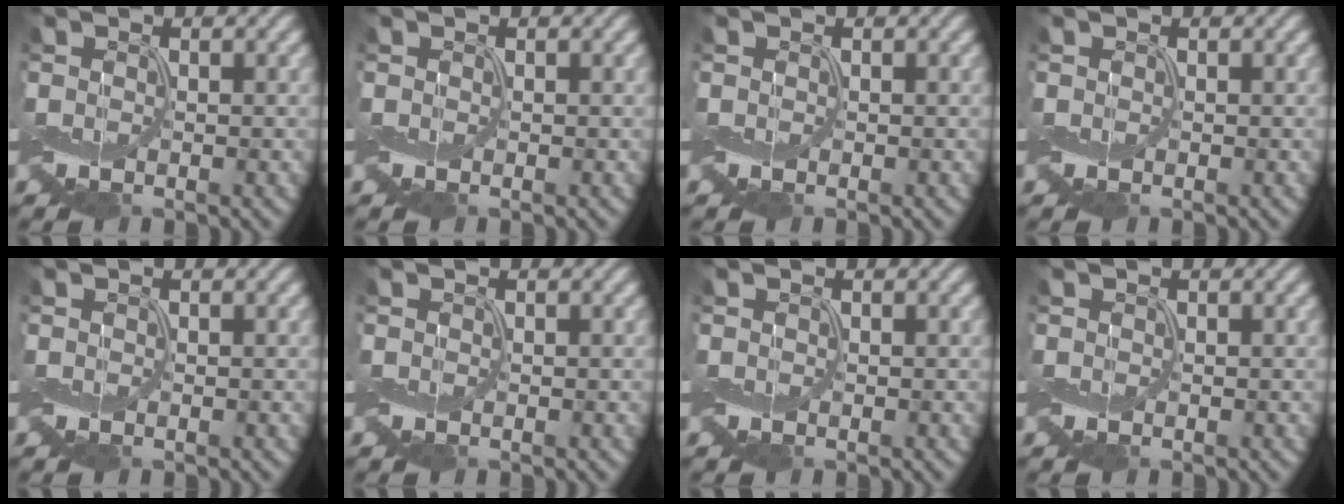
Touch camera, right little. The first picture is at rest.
{"total": 0.0}
{"total": 0.0}
{"total": 0.0}
{"total": 0.0}
{"total": 0.0}
{"total": 0.0}
{"total": 0.0}